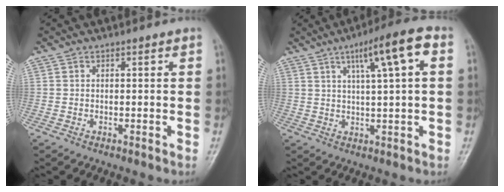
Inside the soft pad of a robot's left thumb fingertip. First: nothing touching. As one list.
[{"total": 10.1, "force": [3.7, 1.3, 9.3], "torque": [-0.150, 0.011, 0.056]}]